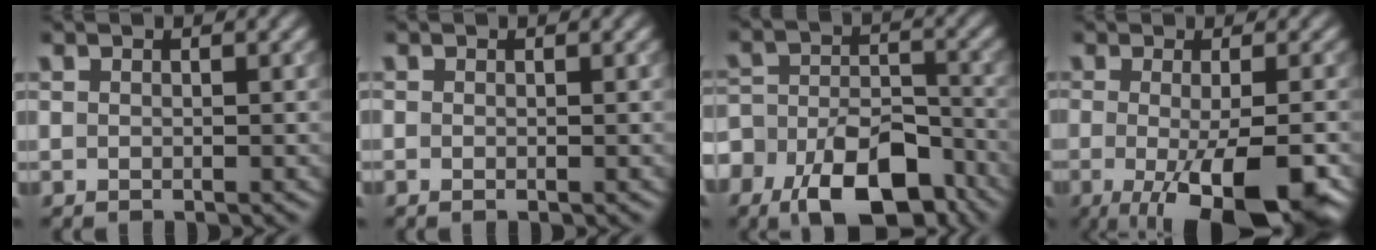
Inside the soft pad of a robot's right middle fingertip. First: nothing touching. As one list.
[{"total": 0.0}, {"total": 10.1, "force": [-6.6, 5.1, 5.7], "torque": [-0.091, -0.011, -0.104]}, {"total": 9.9, "force": [-3.5, 2.9, 8.8], "torque": [-0.125, -0.016, -0.043]}]